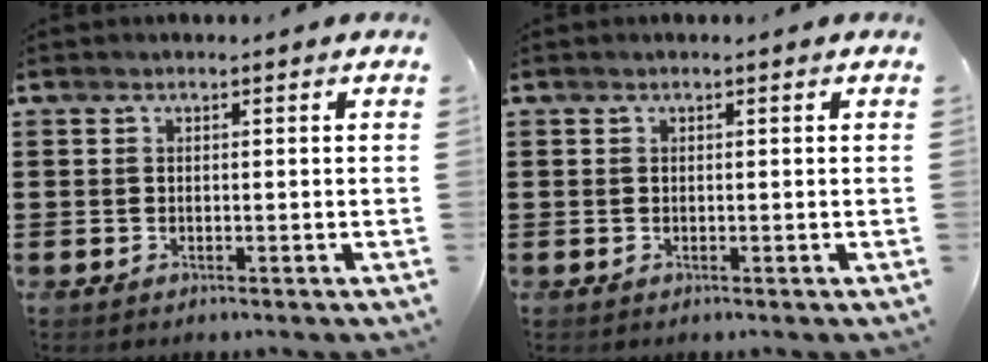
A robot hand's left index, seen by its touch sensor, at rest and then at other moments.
{"total": 0.0}